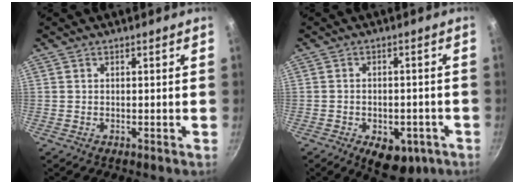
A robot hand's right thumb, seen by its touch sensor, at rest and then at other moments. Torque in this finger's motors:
{"motor_torque": [-0.29, 0.18, 0.34, 0.41, 0.06]}